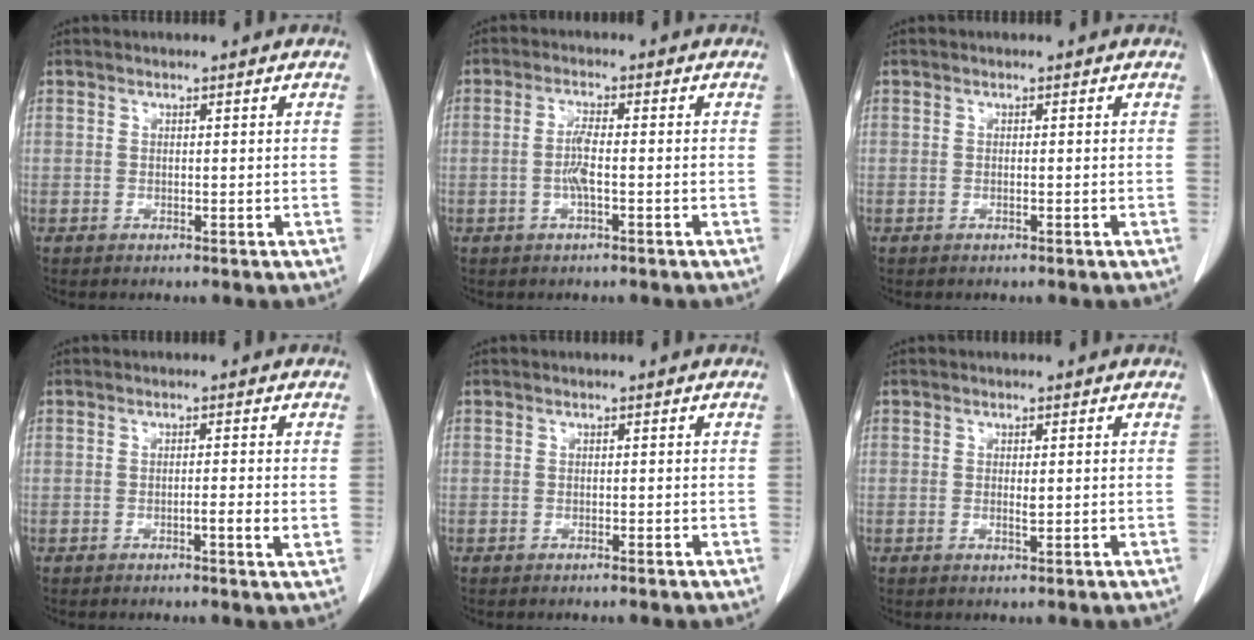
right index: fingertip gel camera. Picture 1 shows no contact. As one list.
[{"total": 3.4, "force": [-0.8, 0.4, 3.2], "torque": [-0.069, 0.001, -0.017]}, {"total": 0.0}, {"total": 2.3, "force": [-0.6, 0.0, 2.2], "torque": [-0.035, -0.002, -0.009]}, {"total": 0.5, "force": [-0.4, 0.0, 0.3], "torque": [-0.011, -0.001, -0.006]}, {"total": 1.2, "force": [-0.1, 0.2, 1.2], "torque": [-0.023, -0.002, -0.001]}]